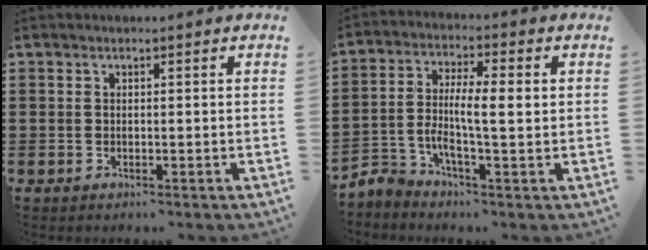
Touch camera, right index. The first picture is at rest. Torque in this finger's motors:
{"motor_torque": [0.50, -0.14, 0.35, 0.10]}